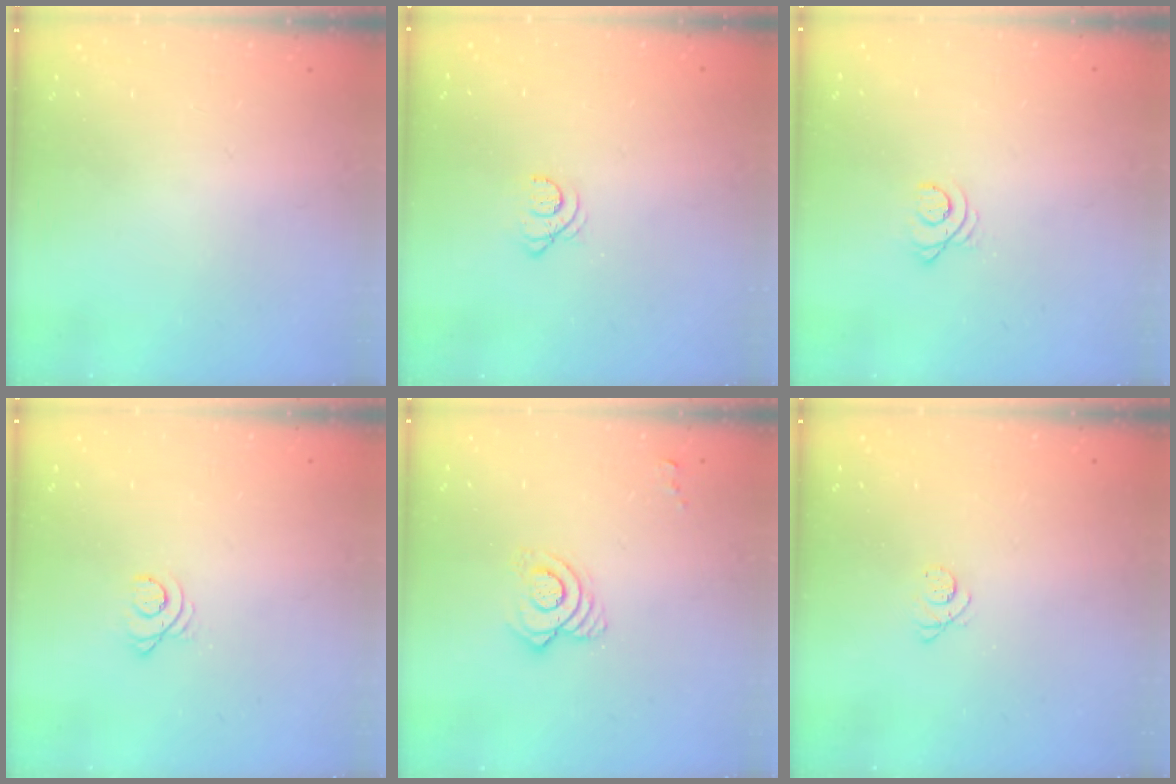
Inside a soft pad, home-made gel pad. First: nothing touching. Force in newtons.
{"total": 2.5, "press": 2.5, "slide": 0.3}
{"total": 2.7, "press": 2.7, "slide": 0.3}
{"total": 2.7, "press": 2.7, "slide": 0.3}
{"total": 8.4, "press": 8.3, "slide": 0.9}
{"total": 2.5, "press": 2.5, "slide": 0.3}